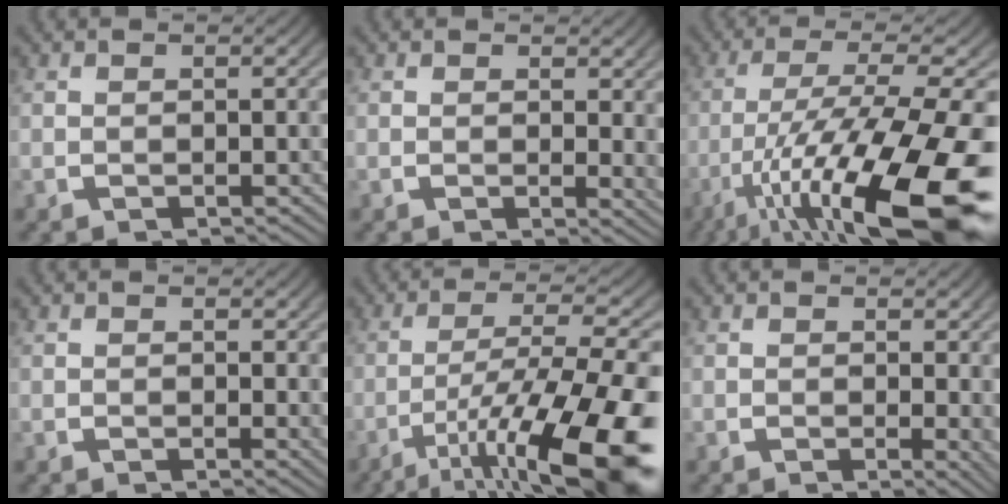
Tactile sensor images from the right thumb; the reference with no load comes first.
{"total": 1.6, "force": [0.6, 0.5, 1.4], "torque": [-0.006, -0.005, 0.007]}
{"total": 18.4, "force": [-5.4, 8.2, 15.5], "torque": [-0.267, -0.058, -0.048]}
{"total": 0.7, "force": [0.2, 0.2, 0.6], "torque": [-0.006, -0.003, 0.004]}
{"total": 14.8, "force": [-4.8, 6.6, 12.4], "torque": [-0.201, -0.046, -0.050]}
{"total": 1.7, "force": [0.2, 0.6, 1.6], "torque": [-0.011, -0.006, 0.003]}